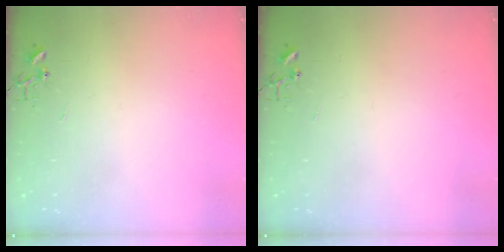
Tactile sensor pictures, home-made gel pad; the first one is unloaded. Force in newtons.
{"total": 0.0}